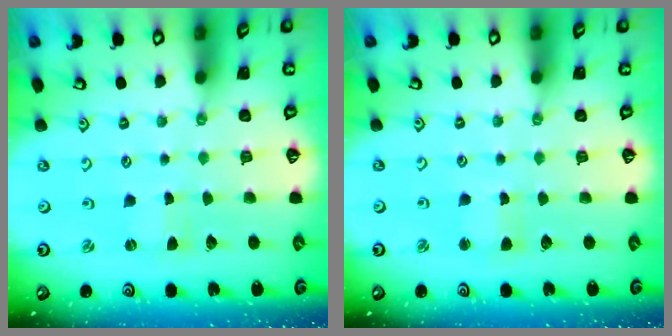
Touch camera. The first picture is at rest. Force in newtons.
{"total": 1.7, "press": 1.6, "slide": 0.2}